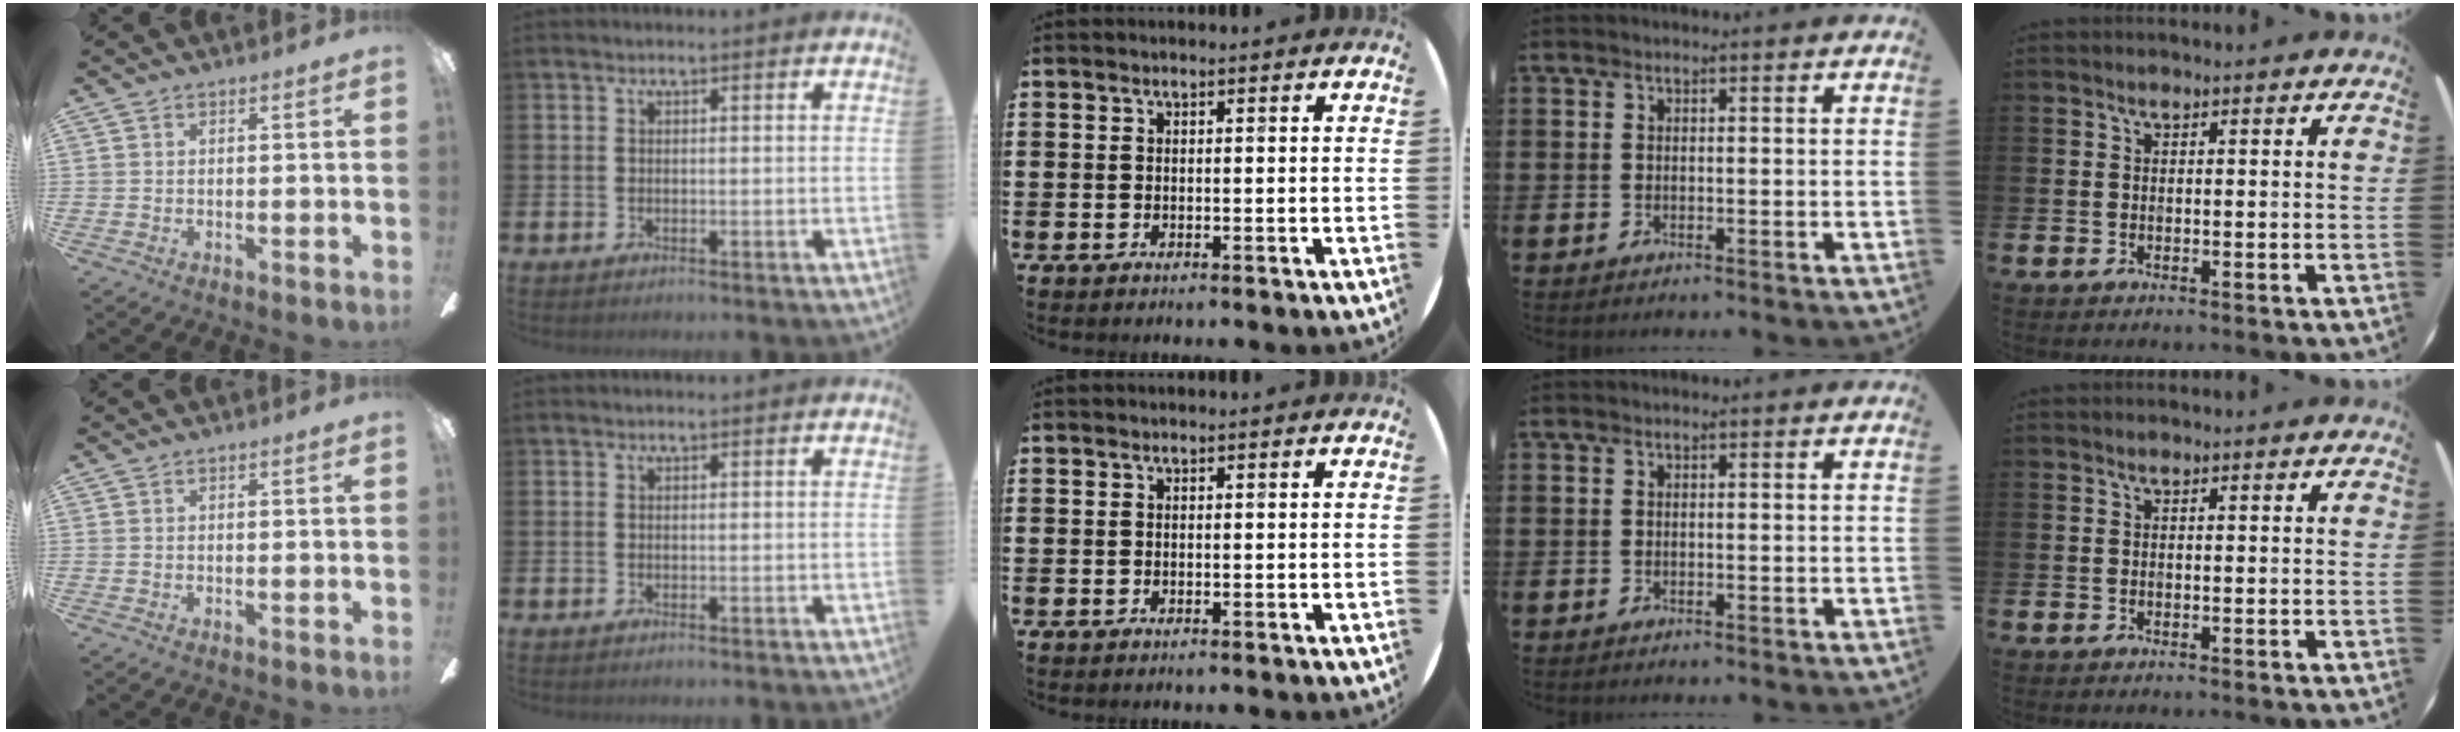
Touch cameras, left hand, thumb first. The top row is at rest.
{}